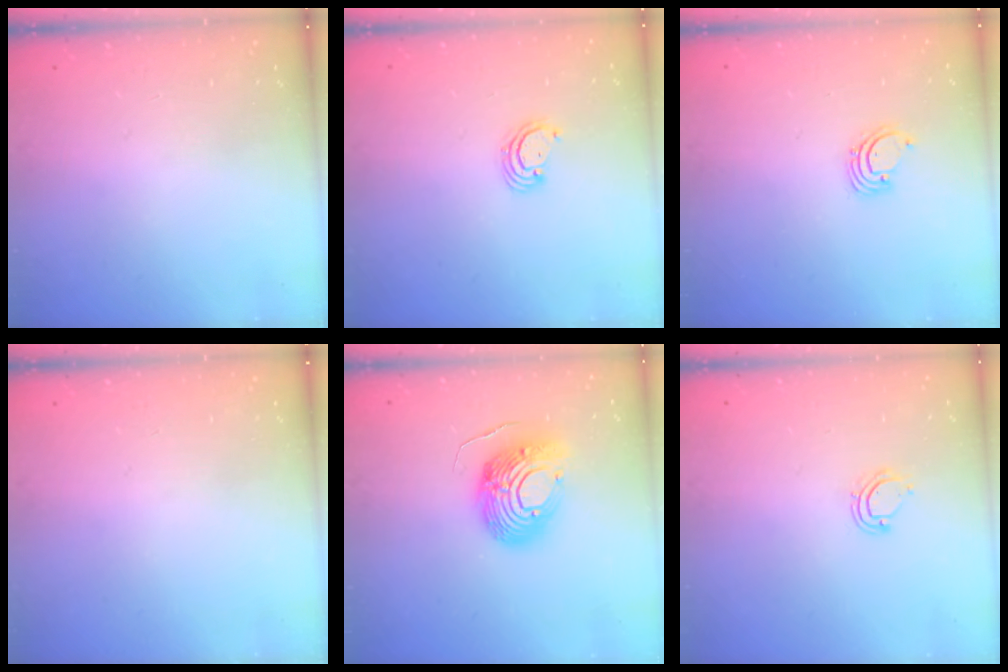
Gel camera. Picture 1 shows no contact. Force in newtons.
{"total": 3.3, "press": 3.3, "slide": 0.3}
{"total": 1.4, "press": 1.4, "slide": 0.1}
{"total": 0.0}
{"total": 13.7, "press": 13.7, "slide": 1.2}
{"total": 5.2, "press": 5.2, "slide": 0.4}